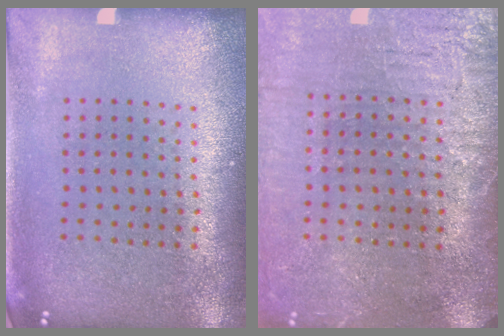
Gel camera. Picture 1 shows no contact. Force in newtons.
{"total": 3.8, "press": 3.5, "slide": 1.4}